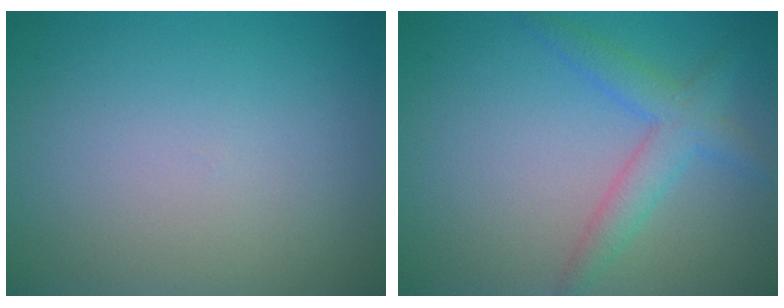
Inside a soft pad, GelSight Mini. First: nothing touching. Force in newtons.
{"total": 2.4, "press": 2.4, "slide": 0.2}